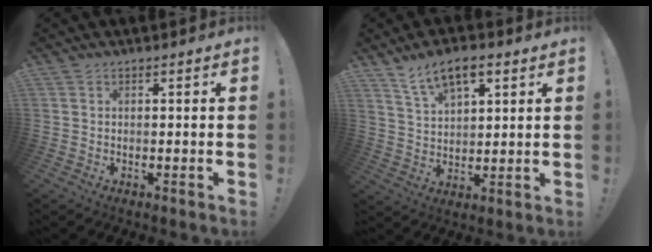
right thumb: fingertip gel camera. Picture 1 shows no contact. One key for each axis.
{"total": 9.3, "fx": 5.7, "fy": 4.3, "fz": 6.0, "tx": -0.100, "ty": -0.022, "tz": 0.105}